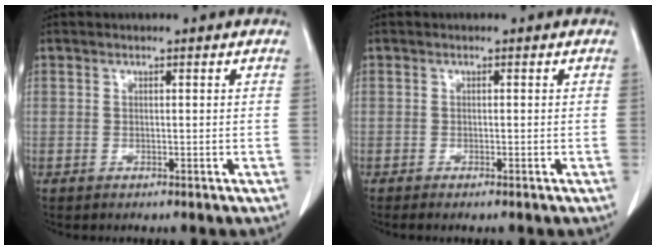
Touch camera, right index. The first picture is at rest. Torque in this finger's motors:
{"motor_torque": [-0.07, 0.02, 0.02, 0.01]}